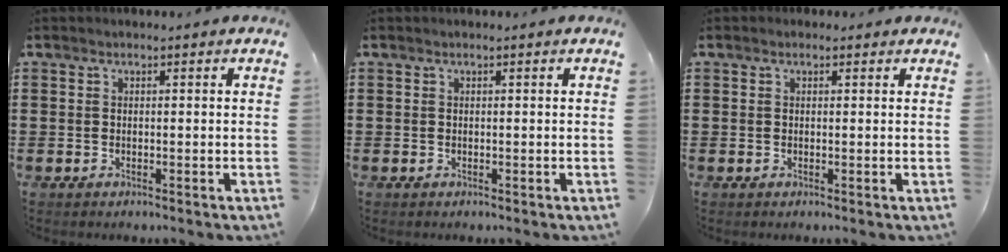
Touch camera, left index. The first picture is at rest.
{"total": 0.0}
{"total": 0.6, "force": [0.2, 0.4, 0.3], "torque": [-0.007, 0.004, 0.004]}